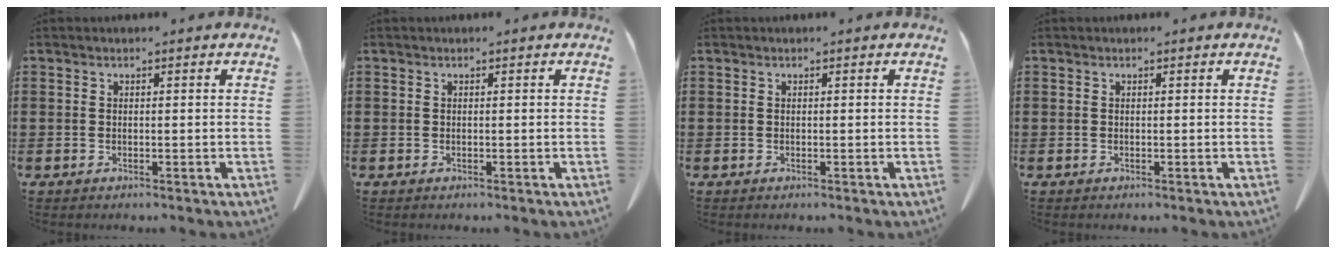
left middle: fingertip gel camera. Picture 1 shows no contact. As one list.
[{"total": 0.0}, {"total": 0.0}, {"total": 0.0}]